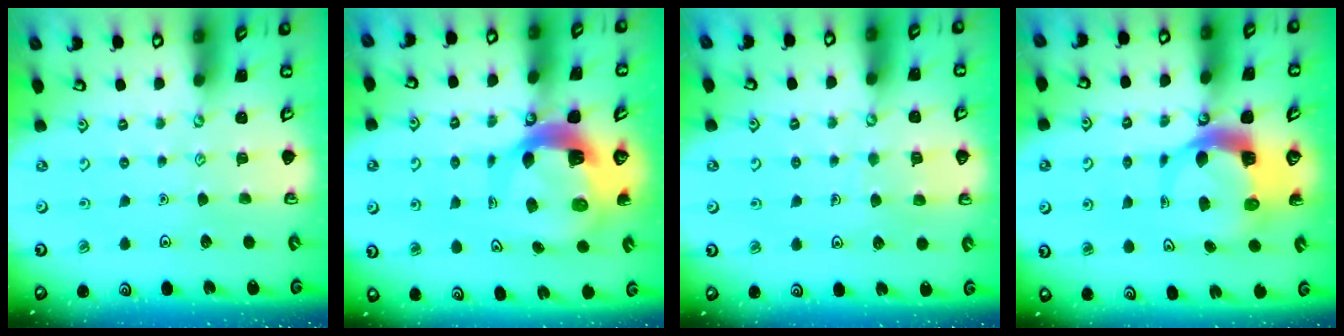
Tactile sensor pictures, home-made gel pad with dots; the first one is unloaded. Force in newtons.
{"total": 9.5, "press": 9.4, "slide": 1.4}
{"total": 5.3, "press": 5.3, "slide": 0.3}
{"total": 7.2, "press": 7.2, "slide": 1.0}